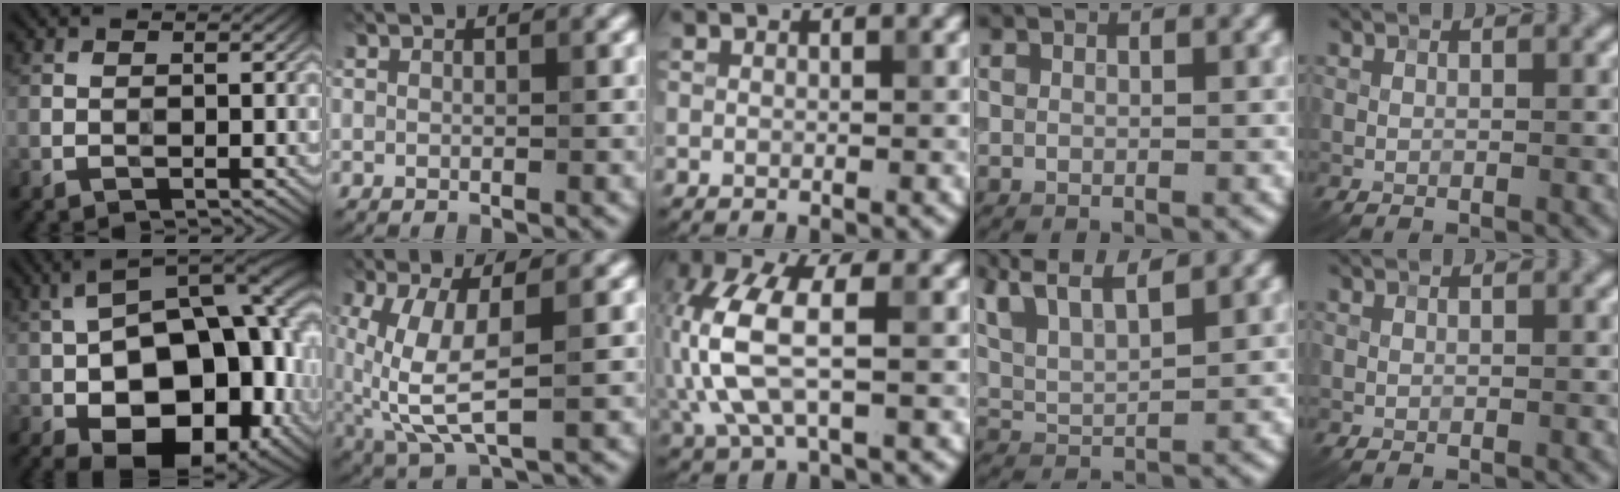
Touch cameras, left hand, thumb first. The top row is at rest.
{"thumb": {"total": 21.8, "force": [-4.7, 12.9, 17.0], "torque": [-0.256, -0.021, -0.046]}, "index": {"total": 6.8, "force": [-0.1, 2.8, 6.2], "torque": [-0.157, -0.013, 0.002]}, "middle": {"total": 7.5, "force": [-0.3, 3.5, 6.6], "torque": [-0.166, 0.013, -0.008]}, "ring": {"total": 9.1, "force": [6.7, 2.9, 5.5], "torque": [-0.126, 0.035, 0.085]}}